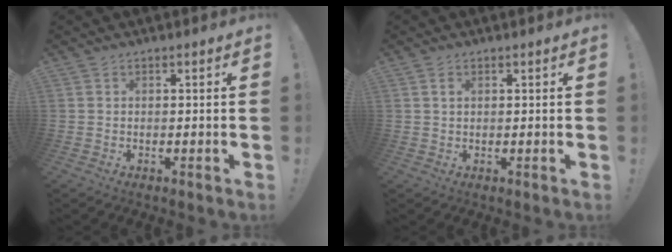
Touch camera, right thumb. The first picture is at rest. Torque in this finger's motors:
{"motor_torque": [-0.03, -0.12, 0.06, 0.11, 0.11]}